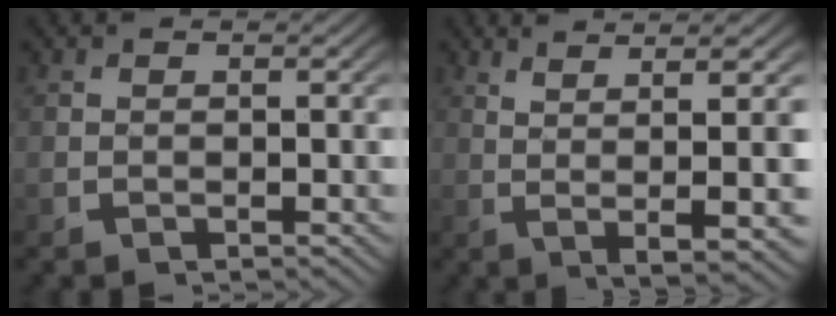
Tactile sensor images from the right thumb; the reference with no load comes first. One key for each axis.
{"total": 9.2, "fx": 1.2, "fy": 2.5, "fz": 8.8, "tx": -0.125, "ty": -0.002, "tz": 0.032}